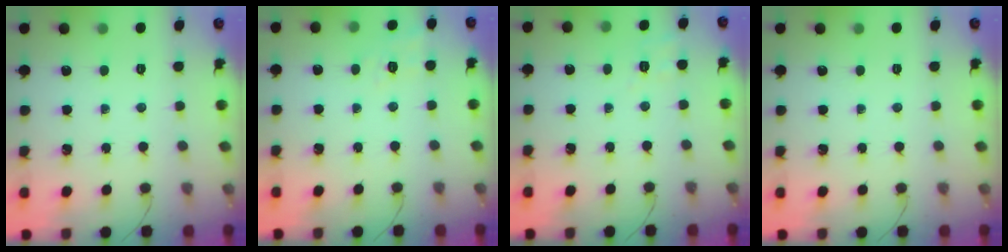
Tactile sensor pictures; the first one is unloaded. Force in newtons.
{"total": 4.8, "press": 4.4, "slide": 1.9}
{"total": 3.5, "press": 3.0, "slide": 2.0}
{"total": 0.0}